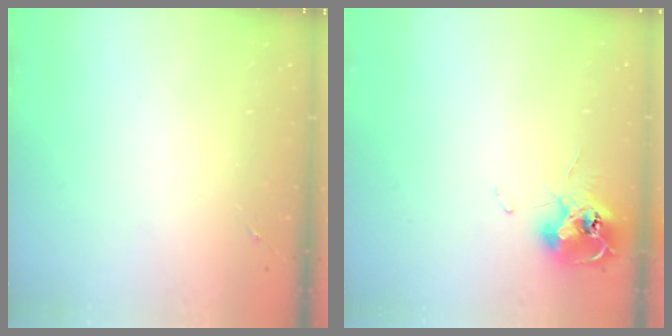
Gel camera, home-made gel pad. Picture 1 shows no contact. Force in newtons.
{"total": 12.0, "press": 11.9, "slide": 1.2}